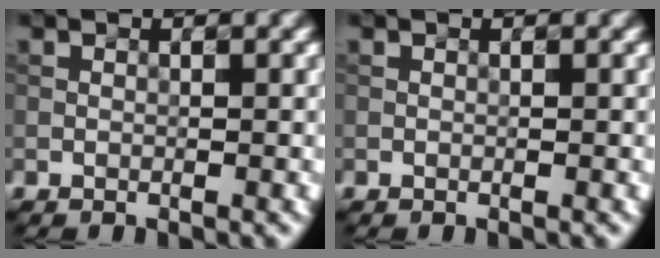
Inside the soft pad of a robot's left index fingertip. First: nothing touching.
{"total": 0.0}